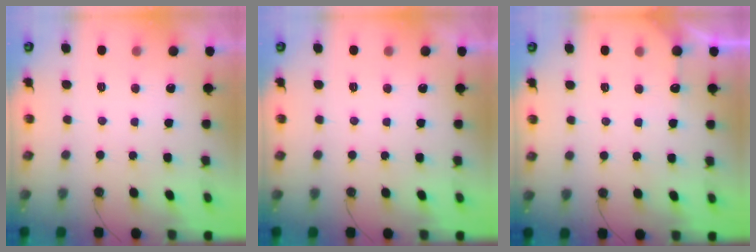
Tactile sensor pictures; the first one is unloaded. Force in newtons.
{"total": 0.0}
{"total": 3.1, "press": 3.1, "slide": 0.4}